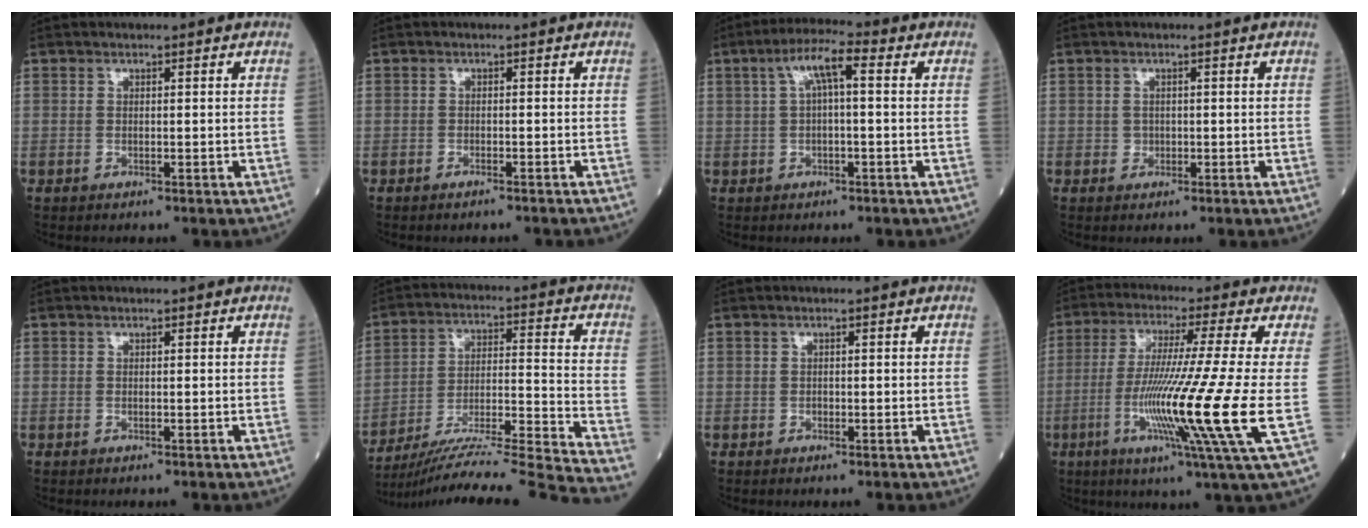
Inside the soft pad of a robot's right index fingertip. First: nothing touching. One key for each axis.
{"total": 2.2, "fx": -2.0, "fy": 0.2, "fz": 0.8, "tx": -0.016, "ty": -0.002, "tz": -0.023}
{"total": 6.0, "fx": 1.4, "fy": 1.0, "fz": 5.7, "tx": -0.109, "ty": 0.029, "tz": 0.023}
{"total": 0.8, "fx": -0.1, "fy": 0.8, "fz": 0.1, "tx": 0.002, "ty": 0.003, "tz": -0.002}
{"total": 0.0}
{"total": 23.7, "fx": -21.8, "fy": -3.4, "fz": 8.6, "tx": -0.109, "ty": -0.018, "tz": -0.332}
{"total": 0.0}
{"total": 16.0, "fx": -3.4, "fy": -2.6, "fz": 15.4, "tx": -0.291, "ty": -0.043, "tz": -0.068}